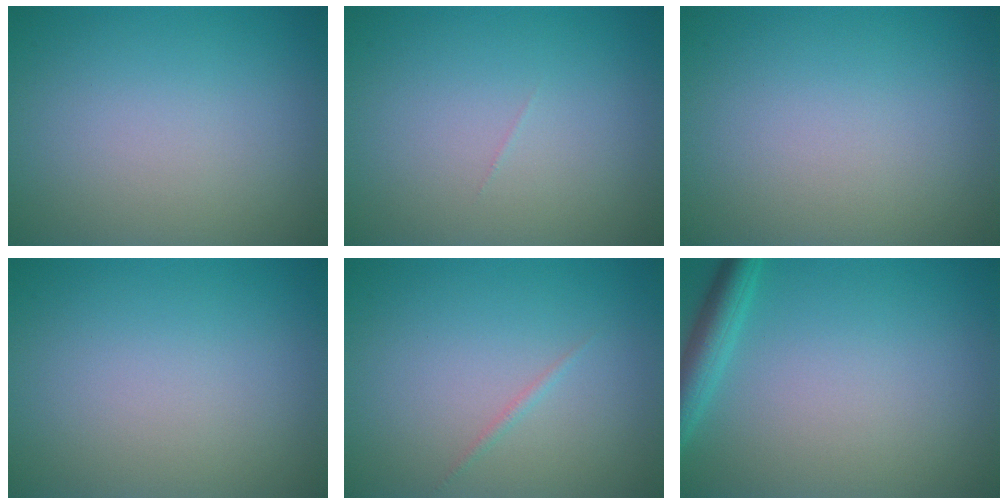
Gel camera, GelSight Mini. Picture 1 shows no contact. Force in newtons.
{"total": 0.0}
{"total": 0.0}
{"total": 0.0}
{"total": 0.6, "press": 0.6, "slide": 0.0}
{"total": 3.0, "press": 2.9, "slide": 0.2}